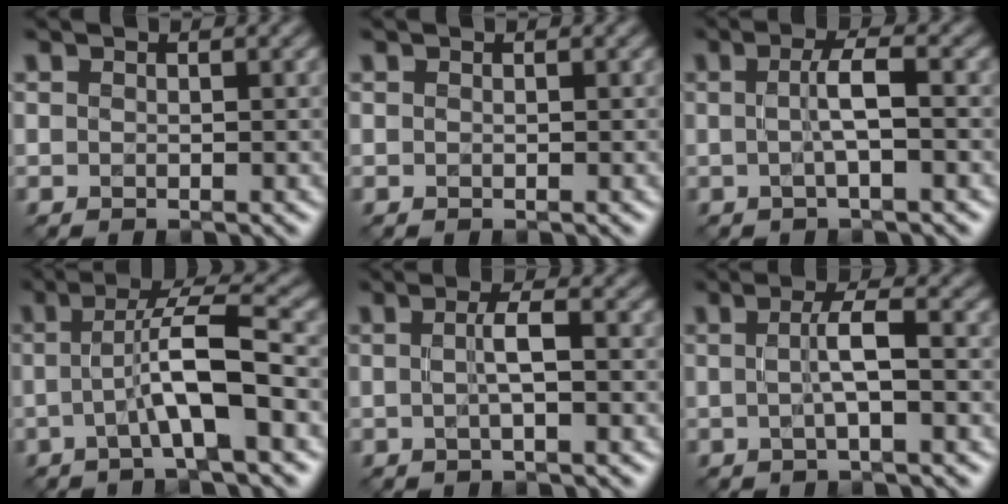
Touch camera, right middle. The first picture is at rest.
{"total": 0.0}
{"total": 2.7, "force": [0.0, 0.4, 2.7], "torque": [-0.052, 0.002, -0.004]}
{"total": 5.9, "force": [-1.0, 0.8, 5.7], "torque": [-0.101, 0.017, -0.025]}
{"total": 2.1, "force": [0.0, 0.3, 2.1], "torque": [-0.042, 0.002, -0.002]}
{"total": 2.8, "force": [0.0, 0.4, 2.7], "torque": [-0.053, 0.002, -0.003]}